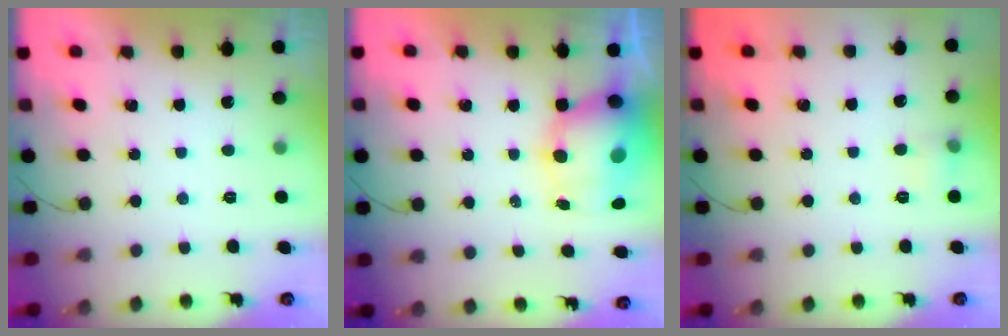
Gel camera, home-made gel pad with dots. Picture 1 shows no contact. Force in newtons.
{"total": 10.7, "press": 10.4, "slide": 2.9}
{"total": 6.4, "press": 6.3, "slide": 1.4}